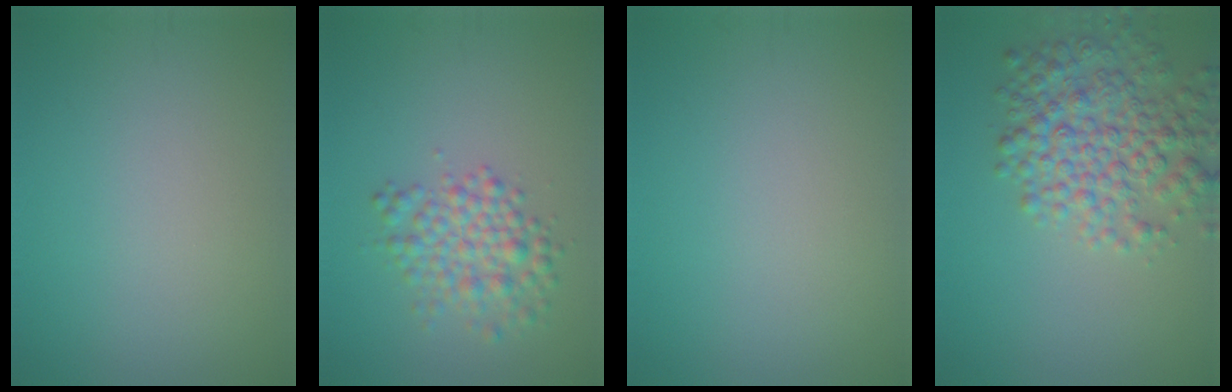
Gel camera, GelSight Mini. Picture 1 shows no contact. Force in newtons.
{"total": 3.7, "press": 3.7, "slide": 0.1}
{"total": 0.0}
{"total": 6.4, "press": 6.4, "slide": 0.2}